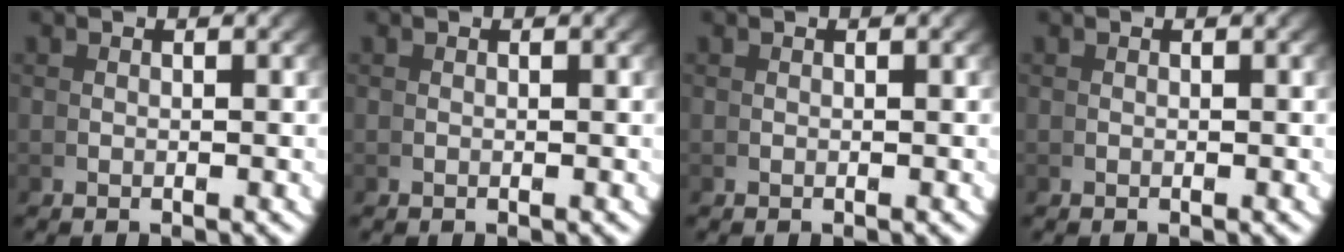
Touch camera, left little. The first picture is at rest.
{"total": 0.0}
{"total": 0.0}
{"total": 0.0}